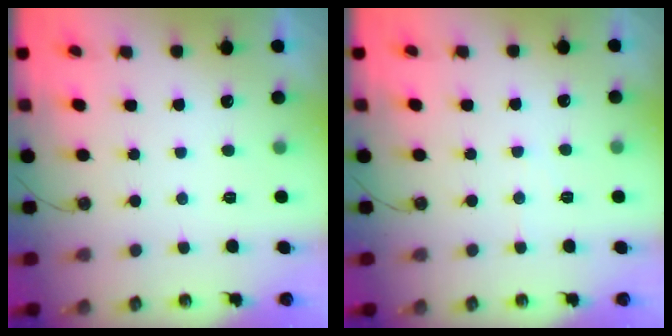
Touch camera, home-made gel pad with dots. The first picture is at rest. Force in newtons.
{"total": 3.9, "press": 3.9, "slide": 0.6}